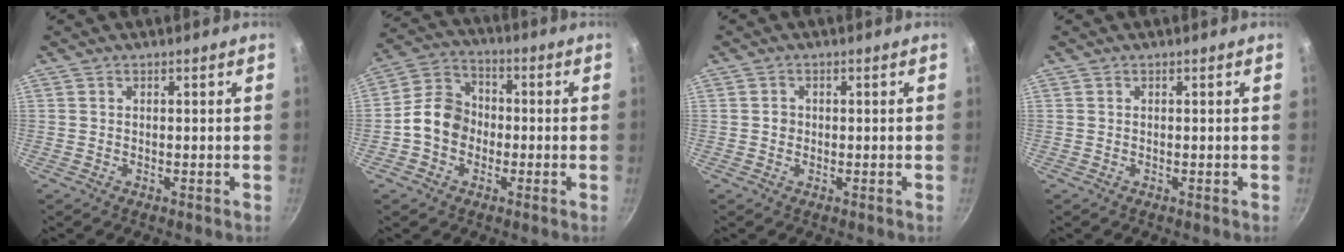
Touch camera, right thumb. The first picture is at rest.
{"total": 9.5, "force": [-1.7, 7.8, 5.2], "torque": [-0.063, 0.030, -0.049]}
{"total": 1.3, "force": [-0.1, 1.3, 0.4], "torque": [-0.001, 0.004, -0.003]}
{"total": 0.0}